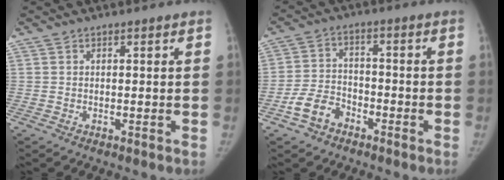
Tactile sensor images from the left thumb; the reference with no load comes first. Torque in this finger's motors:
{"motor_torque": [-0.87, 0.62, 0.32, -0.19, 0.07]}